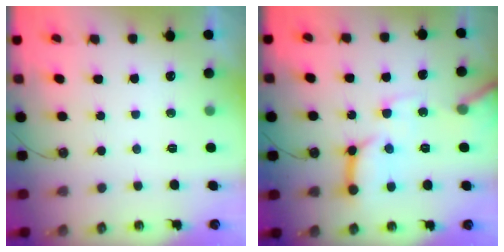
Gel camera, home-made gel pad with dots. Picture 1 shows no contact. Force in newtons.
{"total": 14.4, "press": 14.3, "slide": 1.6}